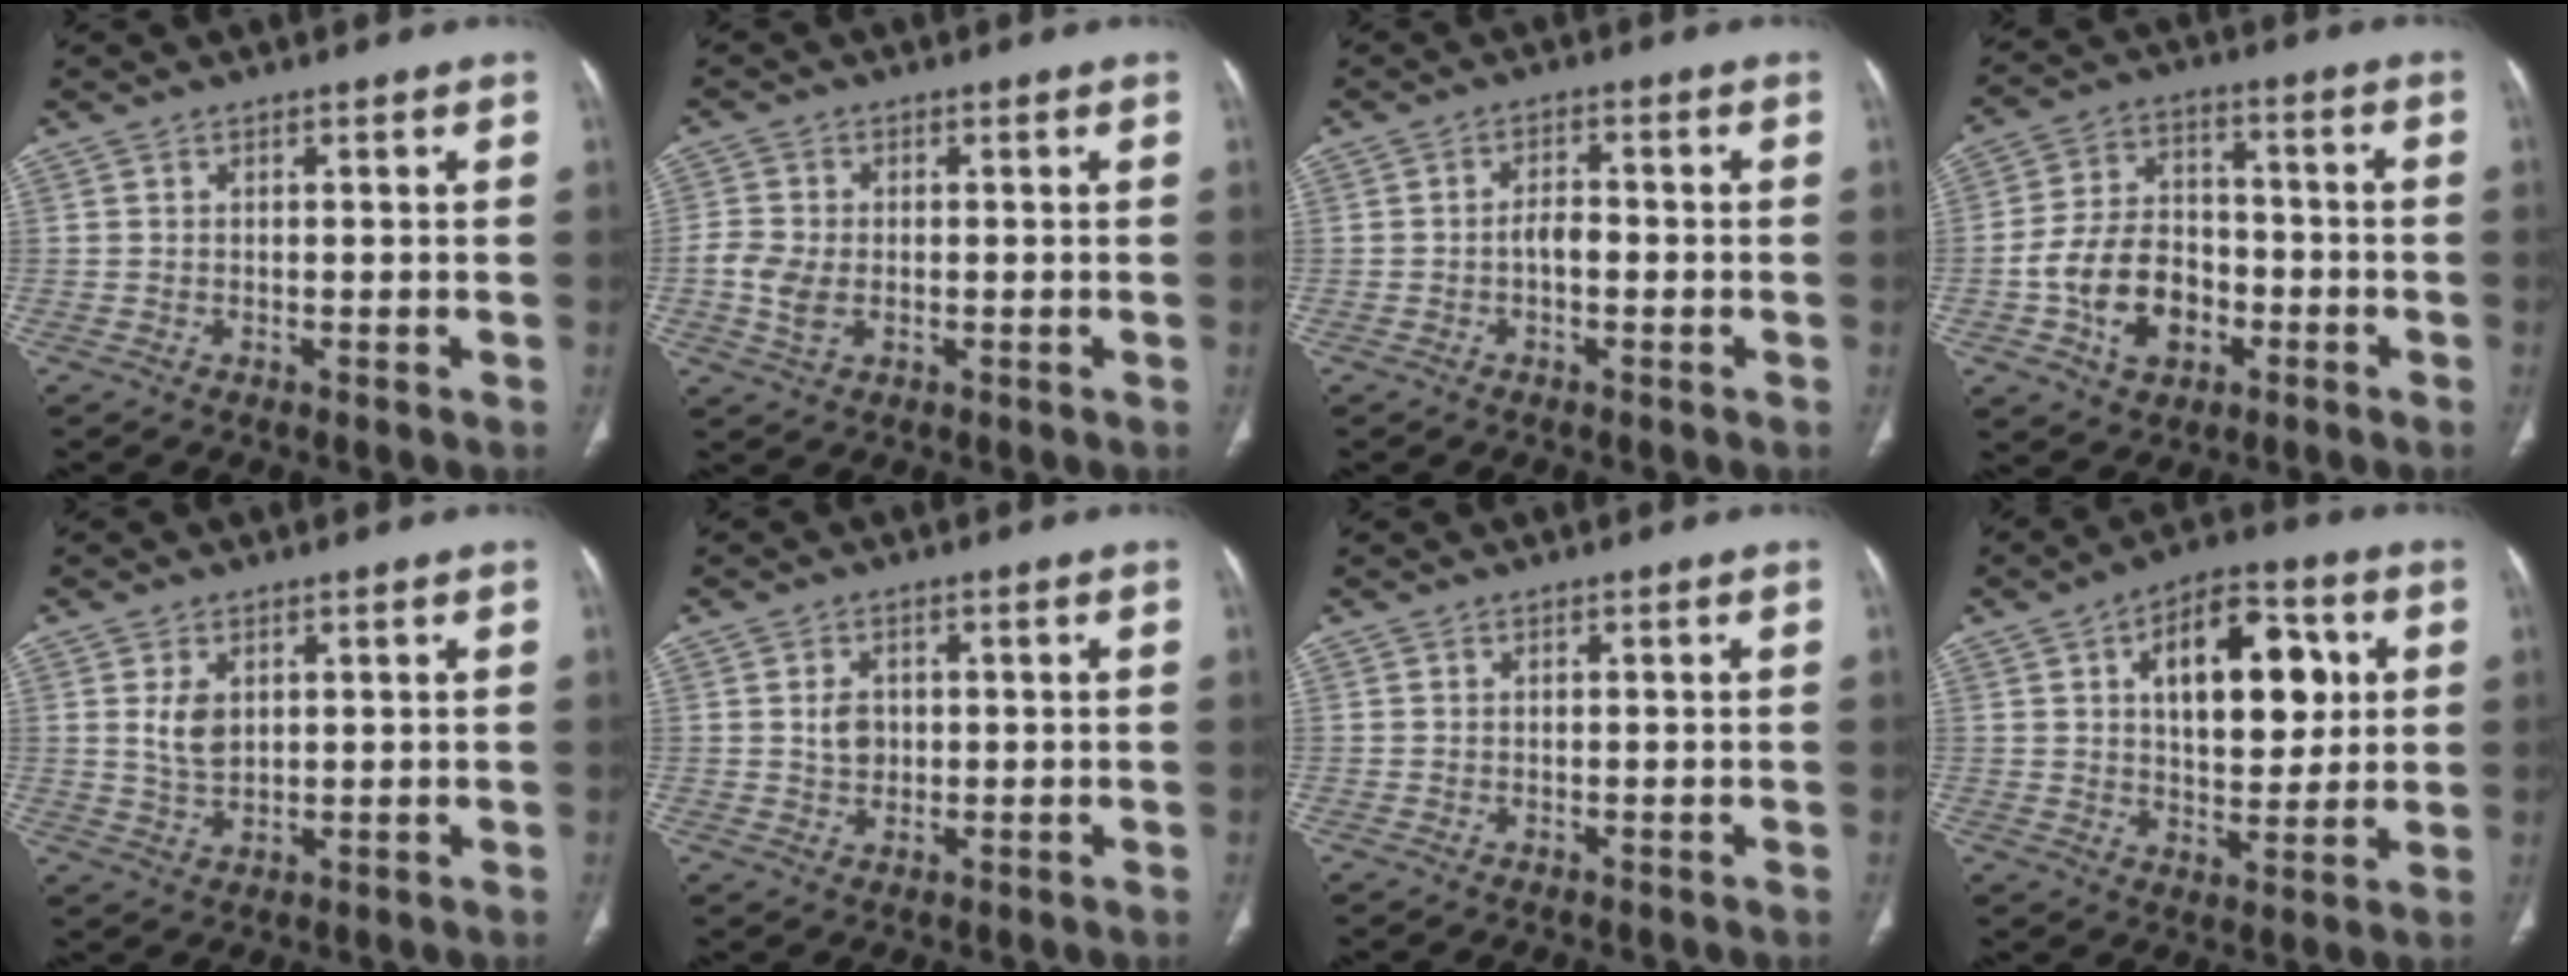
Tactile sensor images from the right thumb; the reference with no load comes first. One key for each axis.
{"total": 5.4, "fx": -1.1, "fy": 3.6, "fz": 4.0, "tx": -0.093, "ty": 0.006, "tz": -0.021}
{"total": 3.1, "fx": -0.8, "fy": 1.6, "fz": 2.5, "tx": -0.039, "ty": 0.012, "tz": -0.016}
{"total": 13.6, "fx": -4.4, "fy": 9.7, "fz": 8.5, "tx": -0.128, "ty": 0.034, "tz": -0.075}
{"total": 4.6, "fx": 1.3, "fy": 2.9, "fz": 3.3, "tx": -0.055, "ty": -0.010, "tz": 0.033}
{"total": 3.4, "fx": 0.4, "fy": 2.7, "fz": 2.0, "tx": -0.024, "ty": -0.001, "tz": 0.009}
{"total": 0.0}
{"total": 16.7, "fx": 4.2, "fy": 9.1, "fz": 13.3, "tx": -0.152, "ty": 0.005, "tz": 0.063}